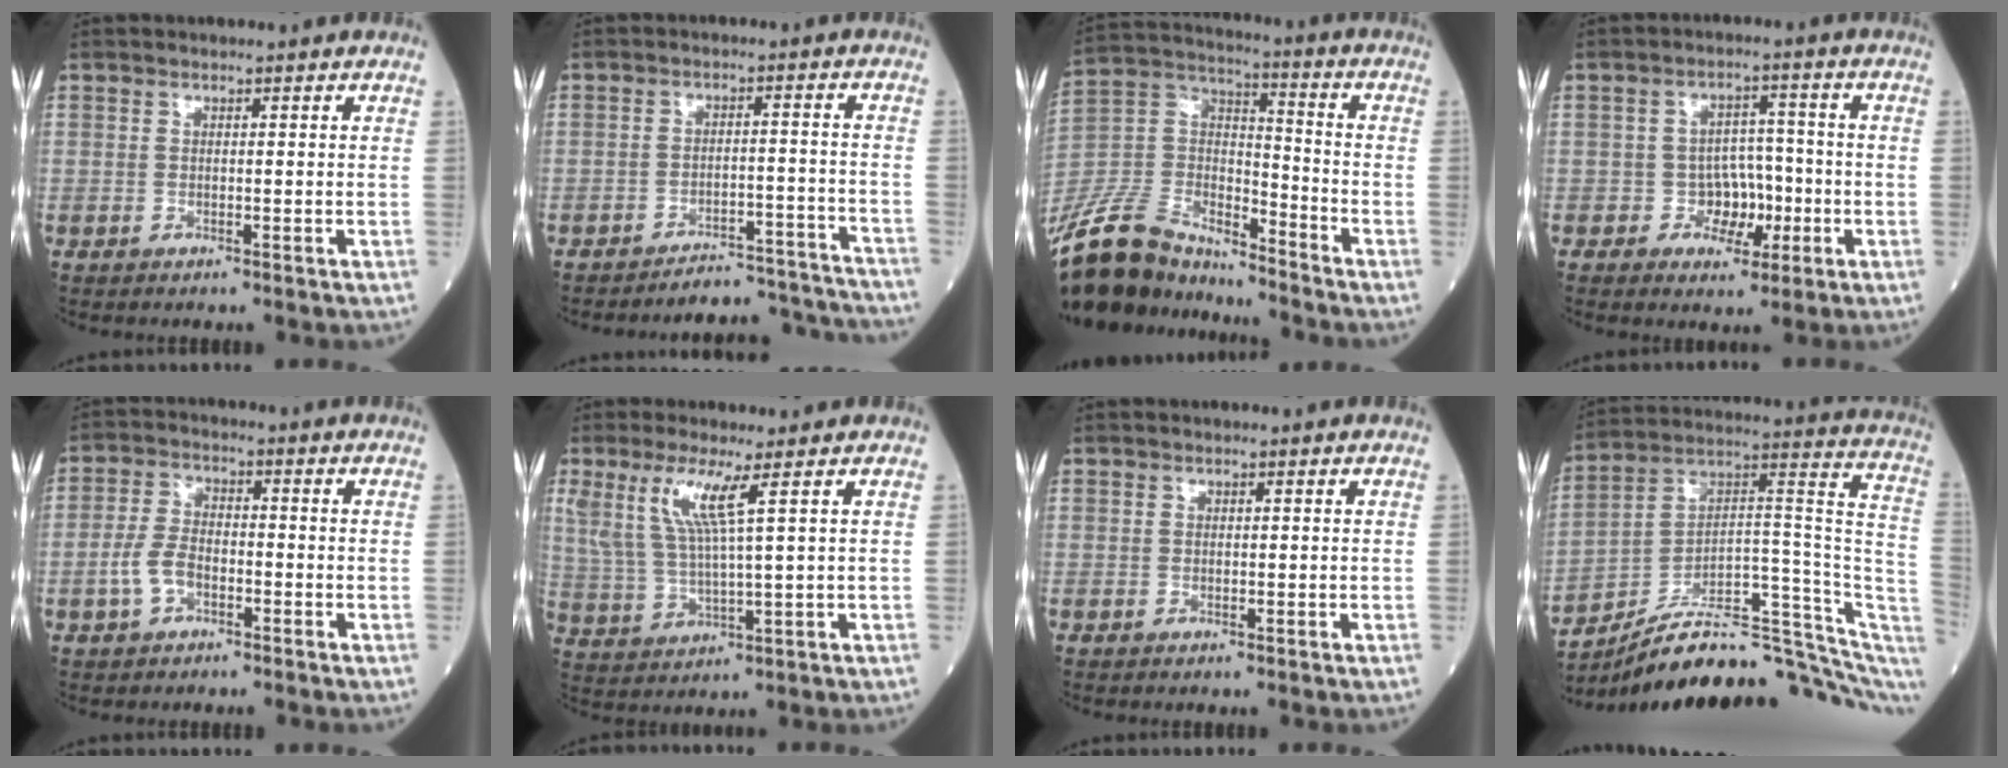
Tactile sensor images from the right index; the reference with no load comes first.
{"total": 12.2, "force": [-12.2, 0.9, 0.4], "torque": [0.019, 0.030, -0.152]}
{"total": 17.7, "force": [-16.2, 4.5, 5.5], "torque": [-0.117, 0.030, -0.304]}
{"total": 5.3, "force": [-1.7, 4.1, 2.9], "torque": [-0.029, 0.016, -0.023]}
{"total": 5.0, "force": [-2.1, 2.8, 3.6], "torque": [-0.086, 0.008, -0.043]}
{"total": 7.6, "force": [3.6, -0.1, 6.7], "torque": [-0.148, 0.001, 0.081]}
{"total": 0.0}
{"total": 22.3, "force": [-16.9, 3.2, 14.3], "torque": [-0.149, 0.064, -0.254]}